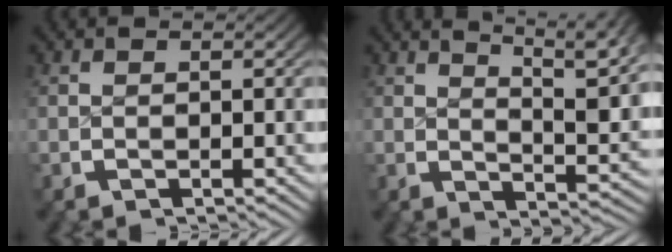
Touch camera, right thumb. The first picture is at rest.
{"total": 8.7, "force": [4.3, 3.7, 6.6], "torque": [-0.072, 0.000, 0.061]}